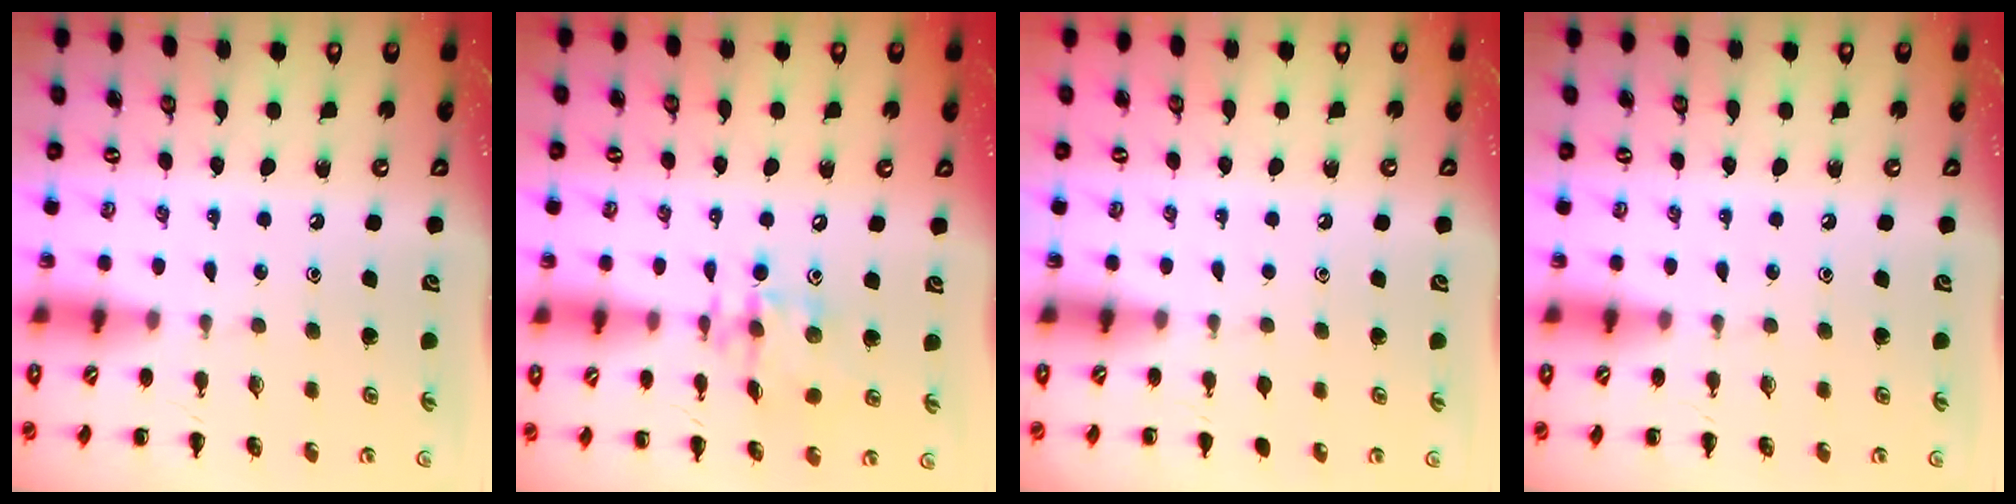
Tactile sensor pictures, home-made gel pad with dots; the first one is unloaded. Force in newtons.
{"total": 11.4, "press": 11.4, "slide": 1.4}
{"total": 1.1, "press": 1.1, "slide": 0.2}
{"total": 0.0}